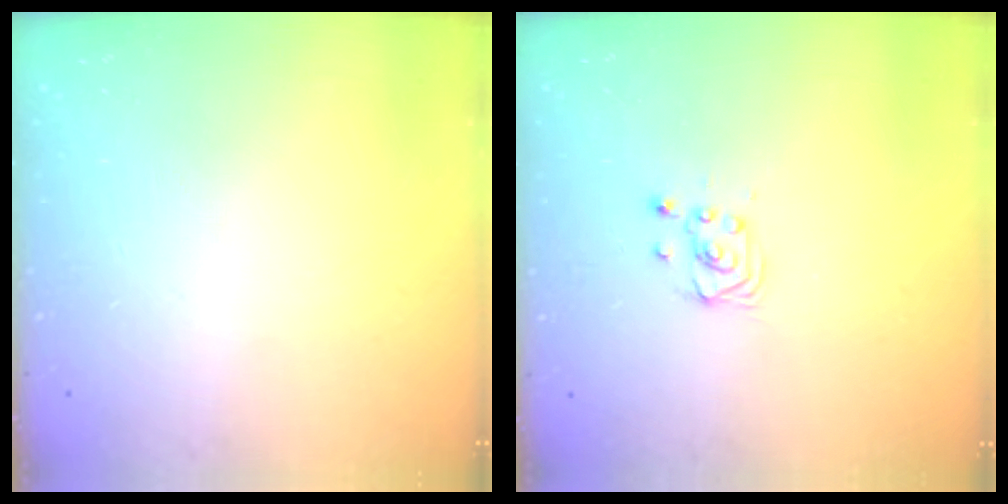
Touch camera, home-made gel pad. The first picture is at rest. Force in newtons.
{"total": 2.9, "press": 2.9, "slide": 0.4}